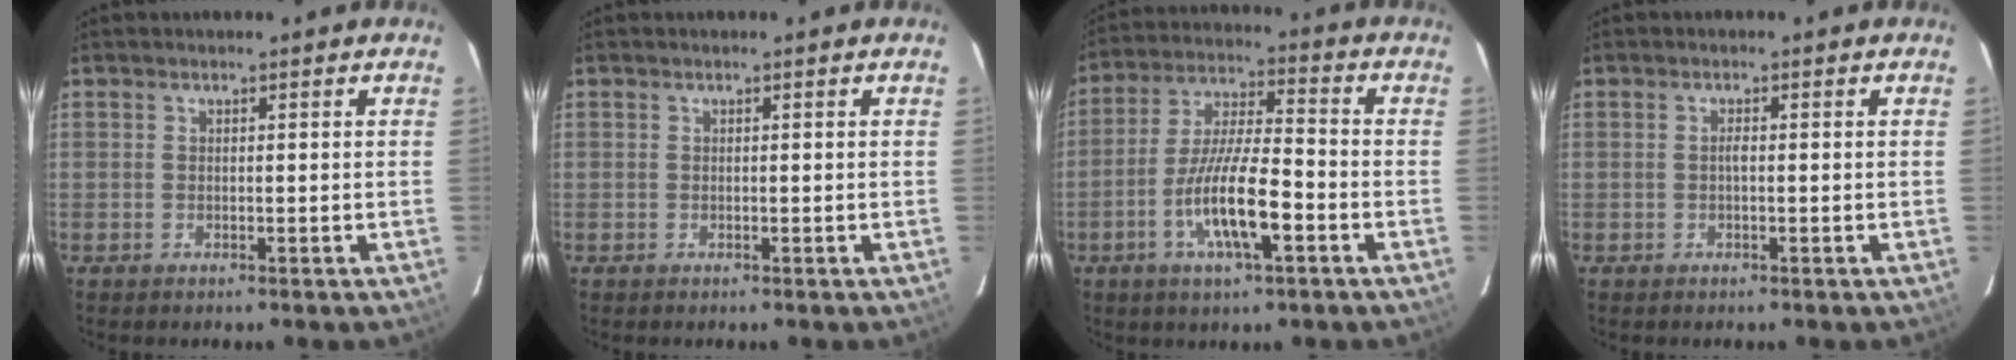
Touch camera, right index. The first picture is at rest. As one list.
[{"total": 0.0}, {"total": 12.6, "force": [-5.0, 2.7, 11.3], "torque": [-0.226, -0.008, -0.092]}, {"total": 0.8, "force": [-0.2, 0.2, 0.8], "torque": [-0.014, 0.004, -0.005]}]